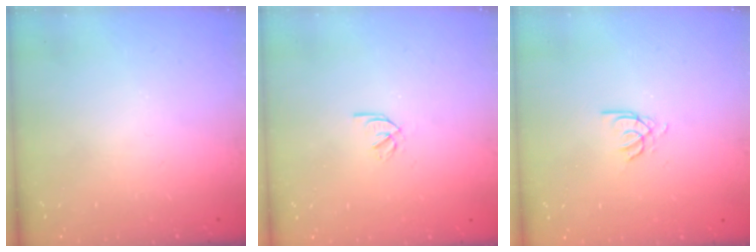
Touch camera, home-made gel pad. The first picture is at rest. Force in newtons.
{"total": 1.9, "press": 1.9, "slide": 0.3}
{"total": 2.6, "press": 2.6, "slide": 0.2}